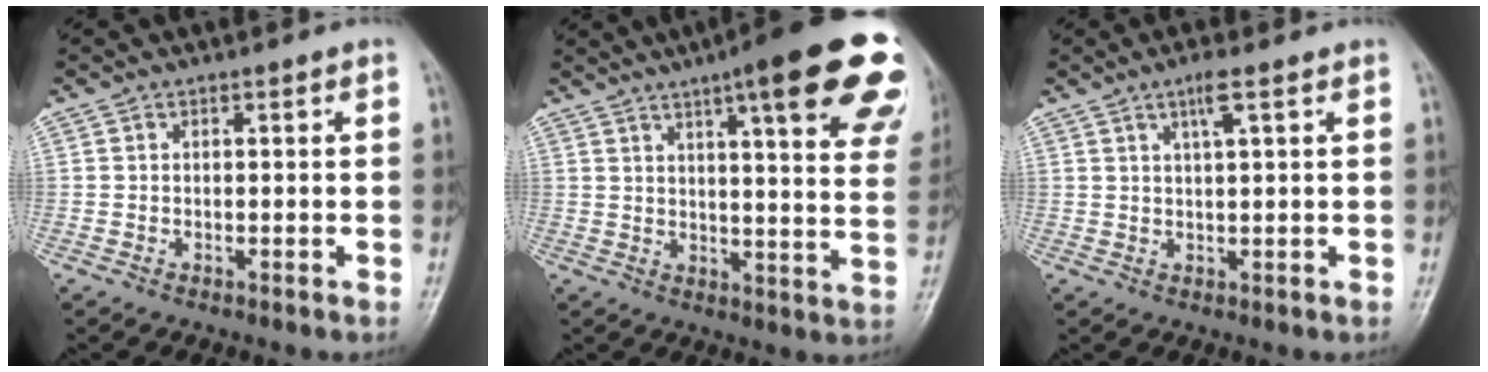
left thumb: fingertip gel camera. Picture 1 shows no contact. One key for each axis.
{"total": 24.9, "fx": 14.2, "fy": 5.1, "fz": 19.8, "tx": -0.214, "ty": -0.028, "tz": 0.172}
{"total": 3.3, "fx": 1.7, "fy": 0.4, "fz": 2.8, "tx": -0.057, "ty": -0.002, "tz": 0.035}